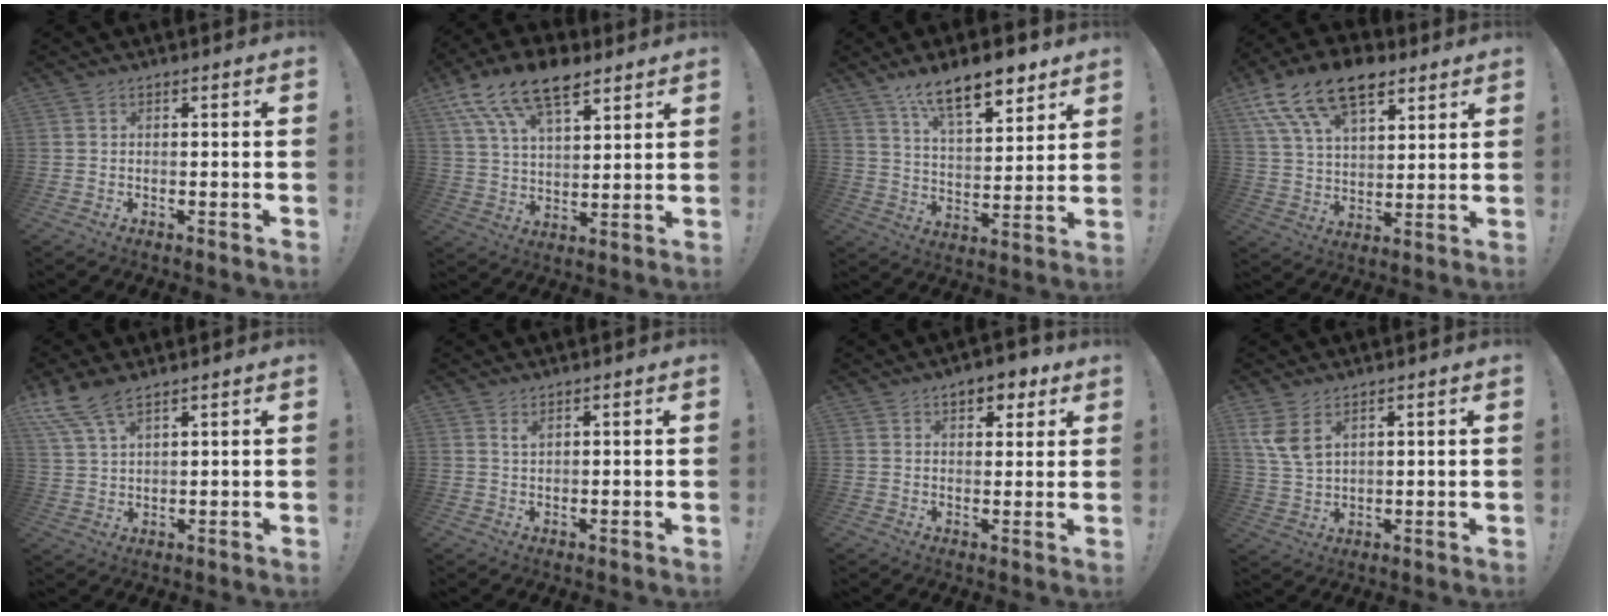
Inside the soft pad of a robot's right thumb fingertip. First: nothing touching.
{"total": 16.5, "force": [10.3, 8.1, 10.0], "torque": [-0.179, -0.059, 0.185]}
{"total": 14.3, "force": [10.0, 5.2, 8.8], "torque": [-0.135, -0.058, 0.174]}
{"total": 17.7, "force": [10.7, 9.6, 10.3], "torque": [-0.187, -0.058, 0.194]}
{"total": 8.4, "force": [6.4, 2.9, 4.6], "torque": [-0.093, -0.026, 0.123]}
{"total": 1.6, "force": [1.1, 0.2, 1.1], "torque": [-0.009, -0.008, 0.017]}
{"total": 6.6, "force": [4.0, 3.9, 3.6], "torque": [-0.035, -0.016, 0.067]}
{"total": 7.3, "force": [4.4, 3.7, 4.4], "torque": [-0.087, -0.020, 0.085]}